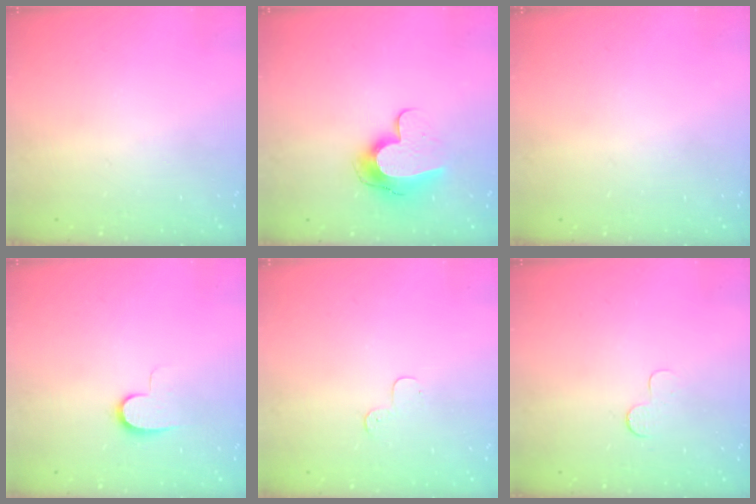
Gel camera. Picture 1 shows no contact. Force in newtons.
{"total": 10.9, "press": 10.9, "slide": 1.1}
{"total": 0.0}
{"total": 7.1, "press": 7.1, "slide": 0.7}
{"total": 3.5, "press": 3.5, "slide": 0.4}
{"total": 3.7, "press": 3.7, "slide": 0.4}